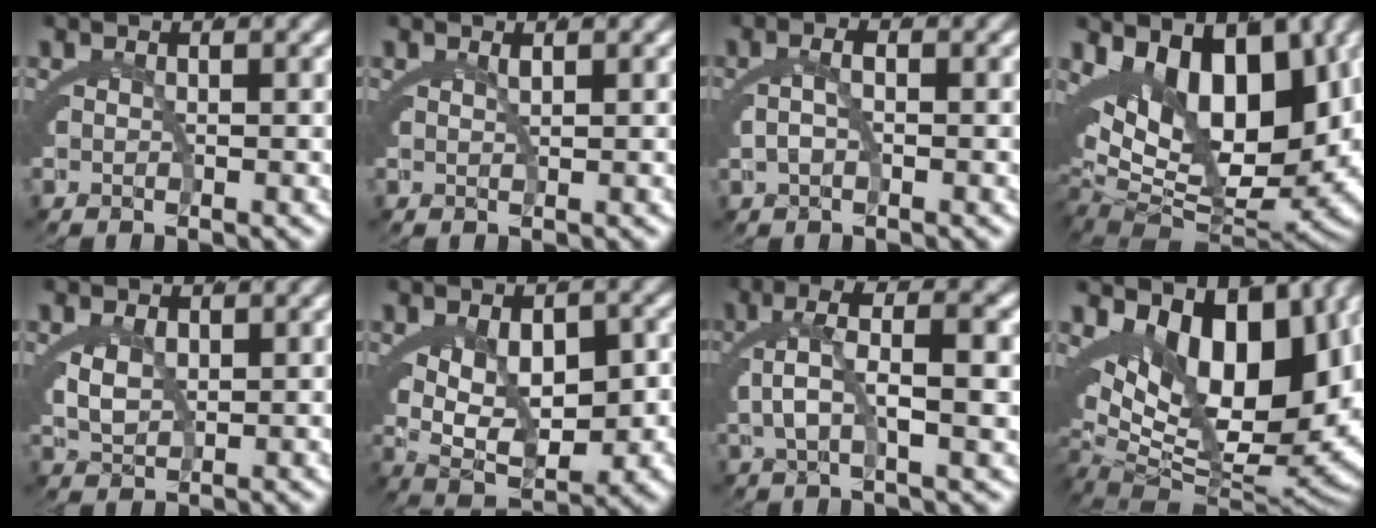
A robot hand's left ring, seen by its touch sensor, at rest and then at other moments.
{"total": 0.7, "force": [0.5, -0.2, 0.4], "torque": [-0.007, -0.002, 0.013]}
{"total": 1.9, "force": [-0.2, 0.8, 1.7], "torque": [-0.033, 0.005, -0.005]}
{"total": 17.6, "force": [-1.1, 11.5, 13.3], "torque": [-0.248, -0.062, 0.017]}
{"total": 3.1, "force": [0.7, 2.2, 2.1], "torque": [-0.049, -0.009, 0.023]}
{"total": 9.4, "force": [0.1, 6.2, 7.1], "torque": [-0.109, -0.017, 0.010]}
{"total": 4.3, "force": [0.4, 0.8, 4.3], "torque": [-0.073, 0.013, 0.004]}
{"total": 17.1, "force": [0.0, 10.3, 13.7], "torque": [-0.239, -0.057, 0.035]}